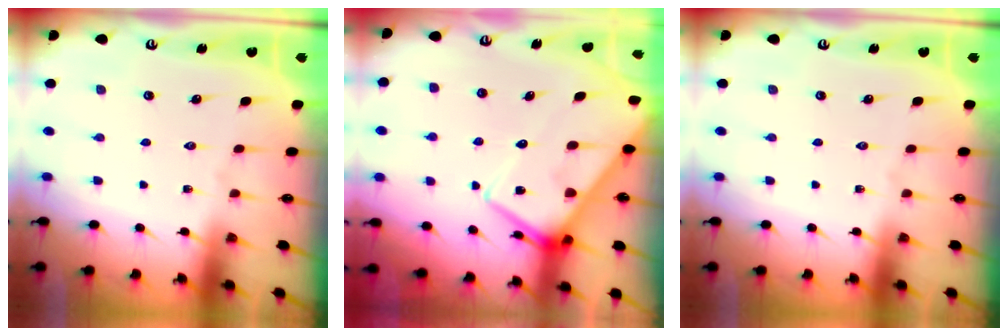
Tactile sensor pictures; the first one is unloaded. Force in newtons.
{"total": 13.1, "press": 13.0, "slide": 1.4}
{"total": 0.0}